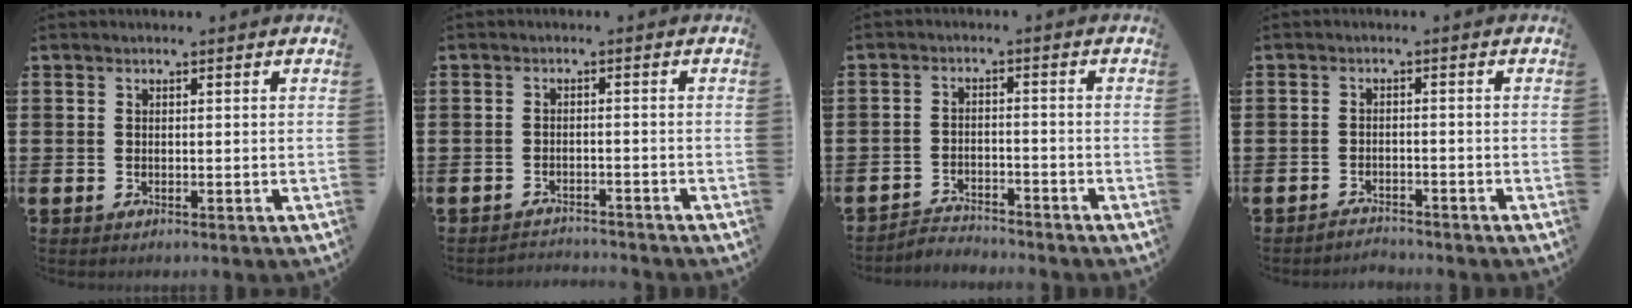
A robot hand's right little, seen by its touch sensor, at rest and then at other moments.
{"total": 1.8, "force": [-1.8, -0.1, -0.2], "torque": [-0.002, 0.003, -0.040]}
{"total": 2.8, "force": [-2.7, 0.3, -0.2], "torque": [-0.005, 0.003, -0.061]}
{"total": 2.0, "force": [-1.9, 0.0, -0.2], "torque": [-0.003, 0.005, -0.044]}